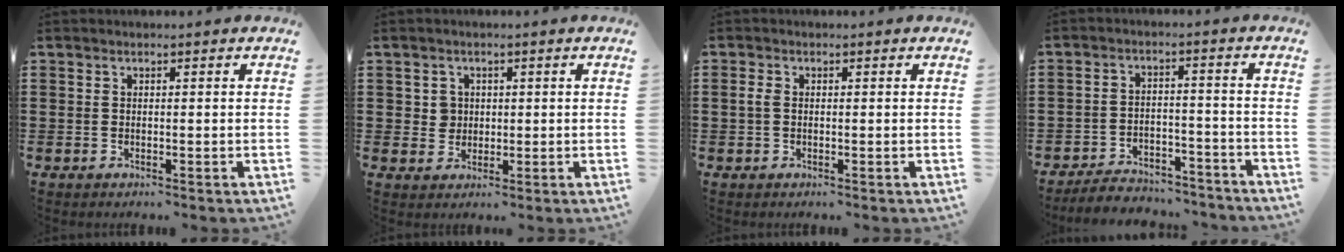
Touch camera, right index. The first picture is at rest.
{"total": 2.5, "force": [0.4, 2.4, 0.6], "torque": [-0.023, 0.009, 0.006]}
{"total": 1.2, "force": [-0.1, 0.8, 0.9], "torque": [-0.027, 0.001, -0.006]}
{"total": 5.0, "force": [-4.9, 0.9, 0.8], "torque": [-0.021, 0.007, -0.100]}